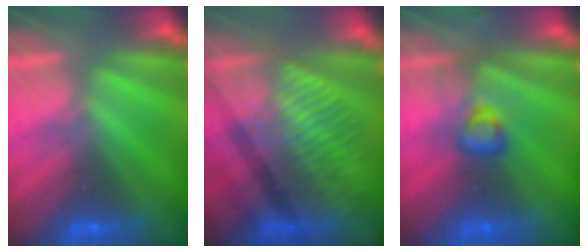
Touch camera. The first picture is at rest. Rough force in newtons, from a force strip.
{"total": 3.3}
{"total": 2.7}